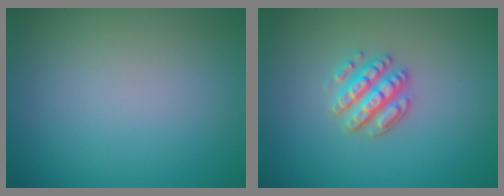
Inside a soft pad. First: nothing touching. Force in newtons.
{"total": 3.1, "press": 2.8, "slide": 1.1}